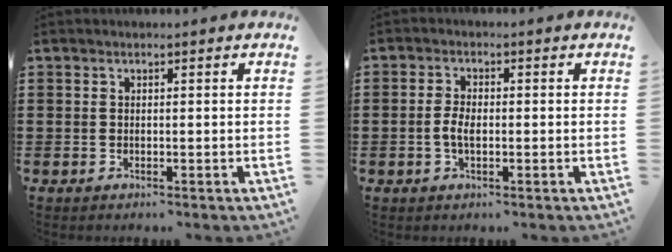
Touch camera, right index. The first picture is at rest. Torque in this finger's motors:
{"motor_torque": [2.14, 0.00, 0.21, 0.08]}